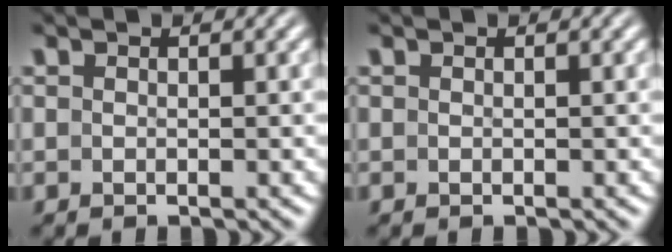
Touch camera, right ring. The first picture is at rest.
{"total": 0.0}